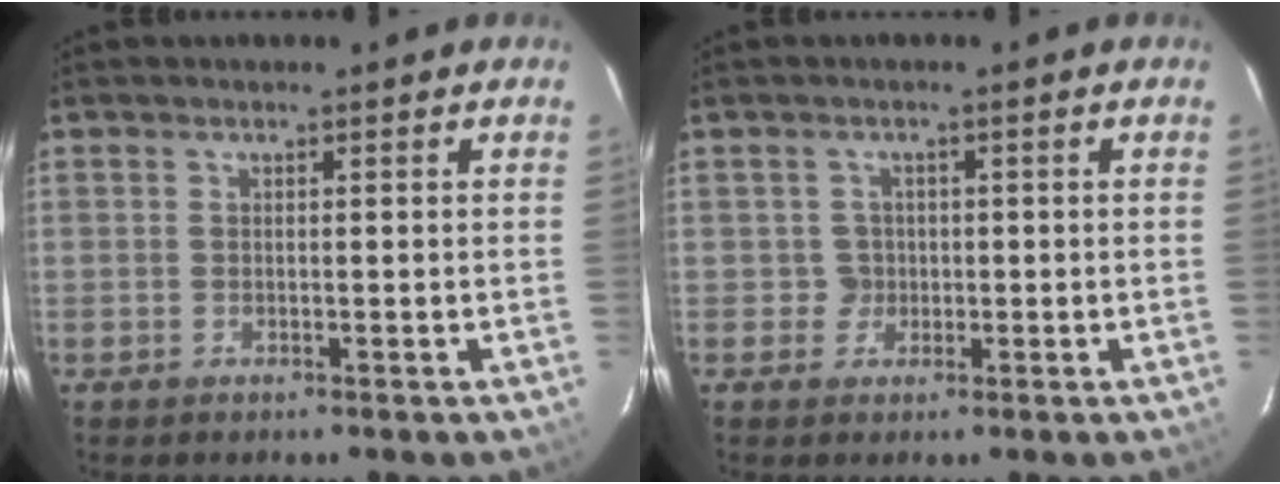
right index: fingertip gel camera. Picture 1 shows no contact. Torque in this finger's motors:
{"motor_torque": [-0.20, 0.13, -0.04, 0.00]}